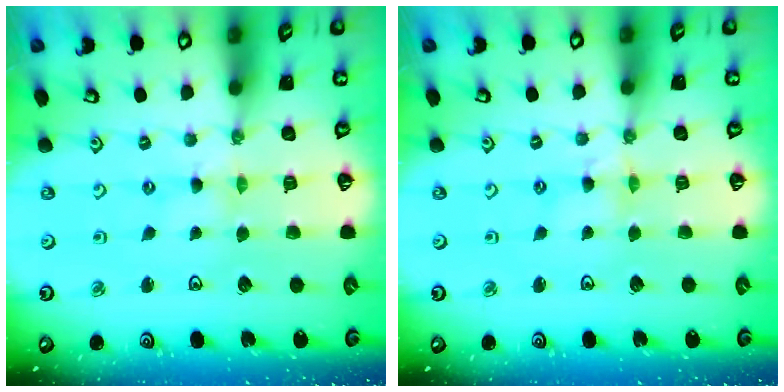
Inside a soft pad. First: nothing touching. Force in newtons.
{"total": 2.4, "press": 2.4, "slide": 0.3}